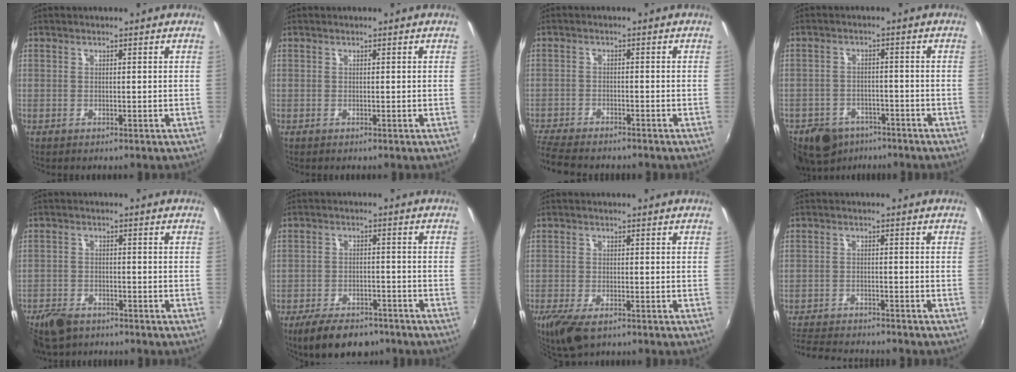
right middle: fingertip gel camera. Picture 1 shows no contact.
{"total": 0.0}
{"total": 9.6, "force": [-8.5, 2.2, 3.8], "torque": [-0.107, -0.027, -0.149]}
{"total": 12.5, "force": [-8.4, 8.1, 4.4], "torque": [-0.125, -0.002, -0.120]}
{"total": 7.7, "force": [-5.8, 4.0, 3.1], "torque": [-0.092, -0.006, -0.104]}
{"total": 11.2, "force": [-8.4, 4.9, 5.5], "torque": [-0.125, -0.007, -0.128]}
{"total": 7.1, "force": [-4.8, 2.7, 4.5], "torque": [-0.110, -0.030, -0.087]}
{"total": 11.1, "force": [-10.1, 2.4, 3.9], "torque": [-0.104, -0.013, -0.164]}